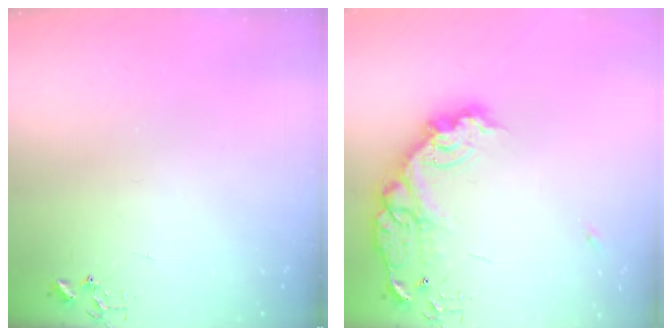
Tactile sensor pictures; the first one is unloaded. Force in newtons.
{"total": 17.6, "press": 17.6, "slide": 1.3}